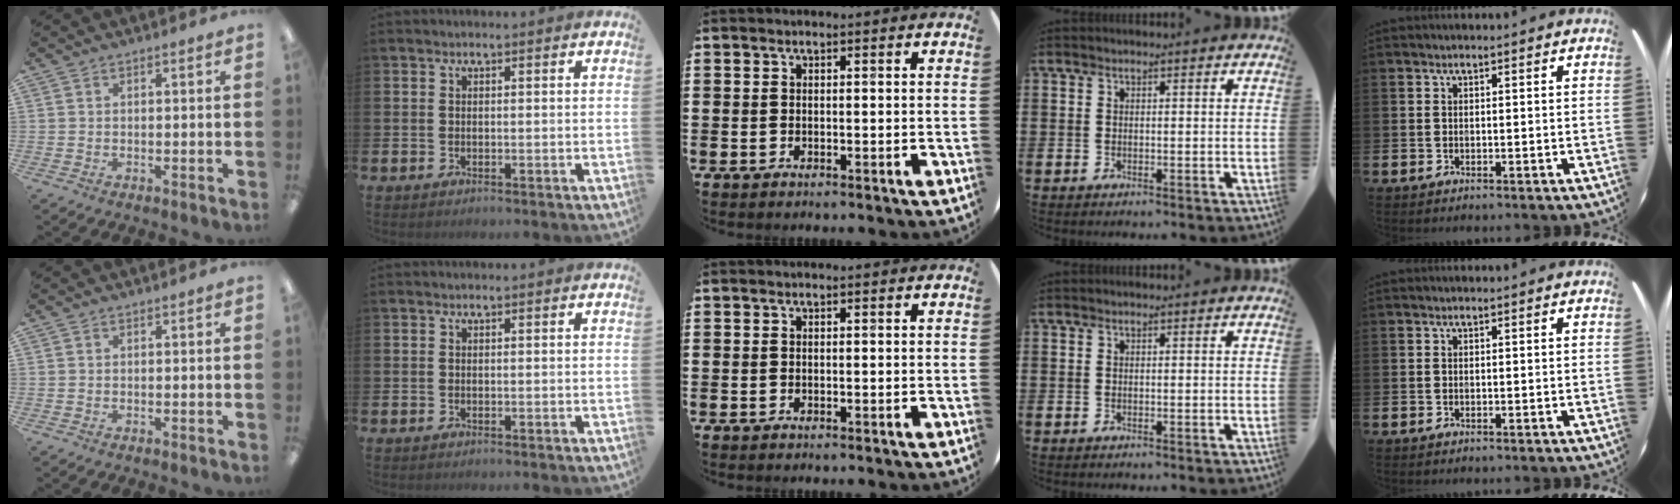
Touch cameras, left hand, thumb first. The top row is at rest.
{}